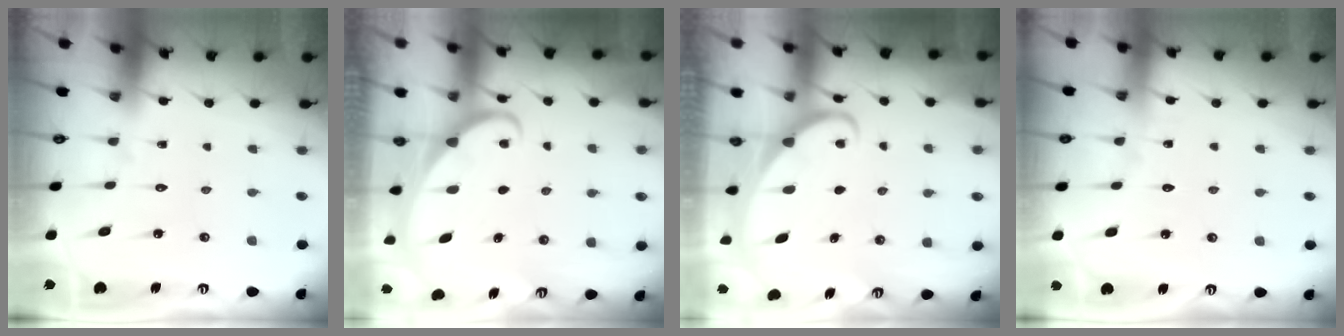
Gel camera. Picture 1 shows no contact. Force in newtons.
{"total": 2.0, "press": 2.0, "slide": 0.3}
{"total": 1.9, "press": 1.9, "slide": 0.2}
{"total": 2.0, "press": 2.0, "slide": 0.2}